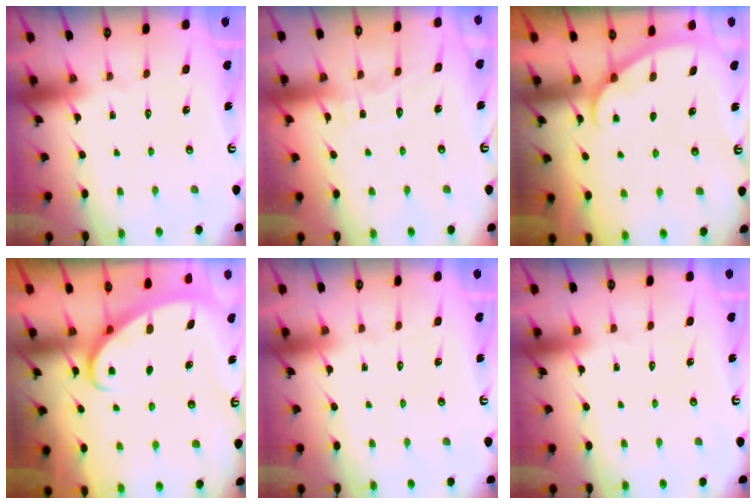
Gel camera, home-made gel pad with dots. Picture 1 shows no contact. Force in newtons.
{"total": 5.3, "press": 5.2, "slide": 0.6}
{"total": 2.3, "press": 2.3, "slide": 0.2}
{"total": 3.0, "press": 3.0, "slide": 0.4}
{"total": 0.0}
{"total": 0.0}